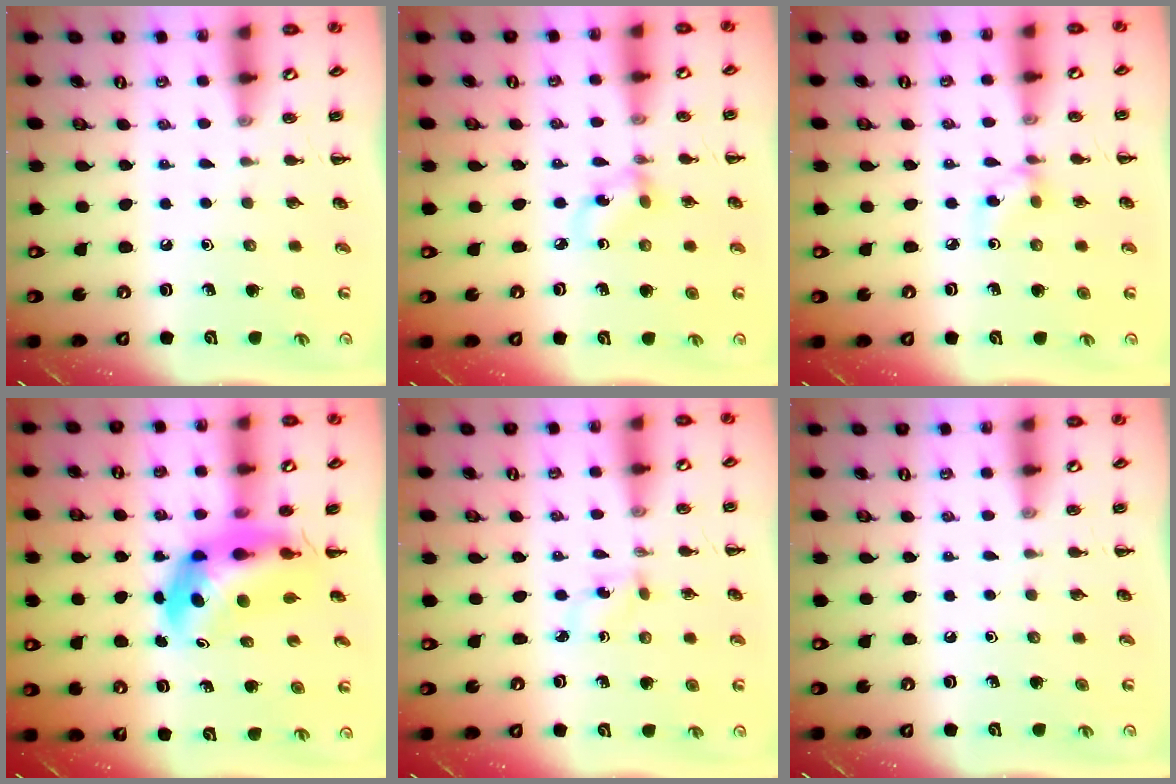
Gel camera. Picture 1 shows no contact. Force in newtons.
{"total": 3.7, "press": 3.6, "slide": 0.7}
{"total": 3.0, "press": 2.8, "slide": 1.1}
{"total": 6.6, "press": 6.2, "slide": 2.2}
{"total": 2.5, "press": 2.4, "slide": 0.8}
{"total": 0.0}